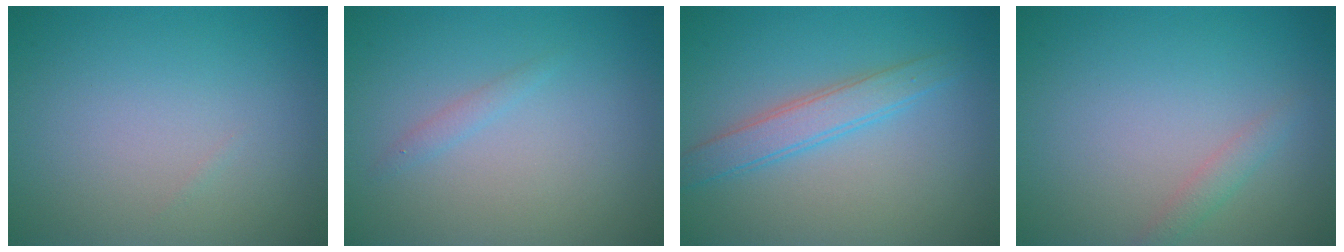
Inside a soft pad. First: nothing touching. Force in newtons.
{"total": 0.8, "press": 0.8, "slide": 0.1}
{"total": 2.9, "press": 2.9, "slide": 0.1}
{"total": 1.2, "press": 1.2, "slide": 0.1}